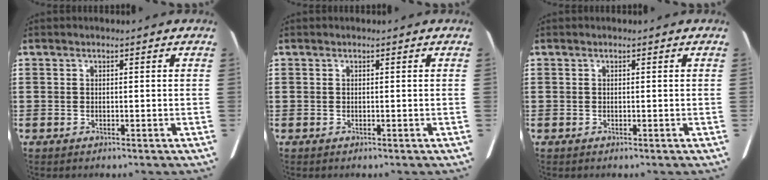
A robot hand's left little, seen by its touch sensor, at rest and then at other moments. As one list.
[{"total": 0.0}, {"total": 0.0}]